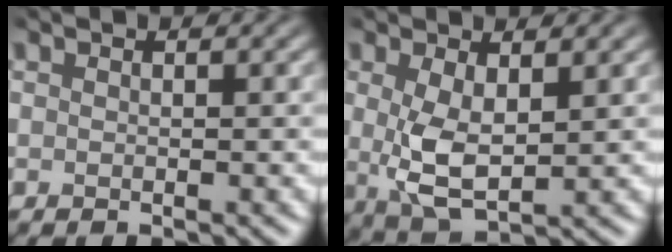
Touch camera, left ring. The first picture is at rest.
{"total": 4.2, "force": [0.6, 1.8, 3.8], "torque": [-0.082, -0.004, 0.016]}